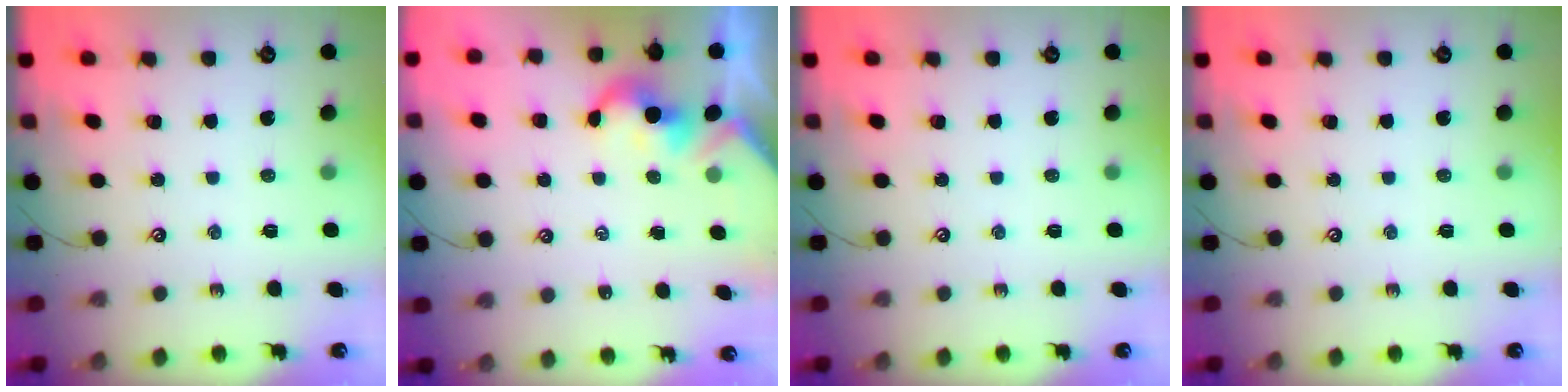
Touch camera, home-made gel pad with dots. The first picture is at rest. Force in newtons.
{"total": 2.0, "press": 1.9, "slide": 0.4}
{"total": 0.0}
{"total": 0.0}